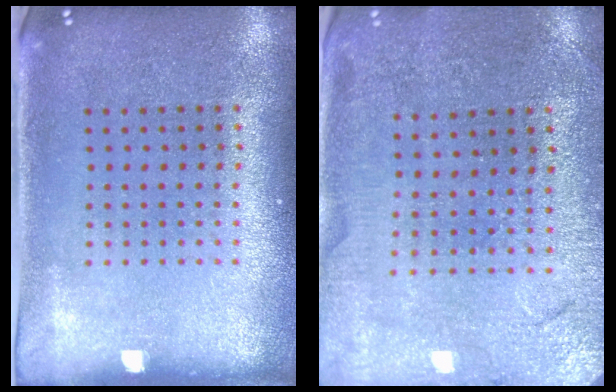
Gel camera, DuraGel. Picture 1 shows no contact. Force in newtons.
{"total": 0.7, "press": 0.7, "slide": 0.1}